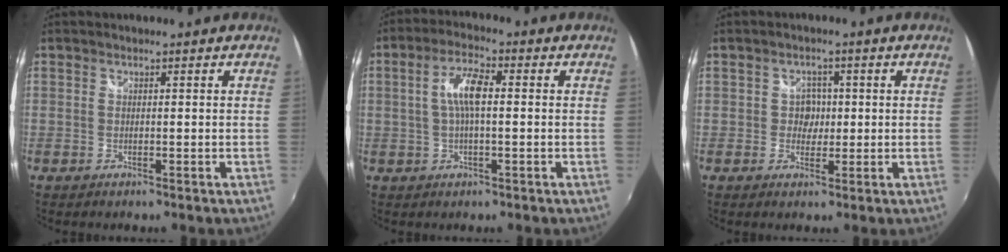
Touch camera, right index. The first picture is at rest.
{"total": 6.2, "force": [0.2, 1.7, 6.0], "torque": [-0.117, 0.011, 0.006]}
{"total": 2.8, "force": [-0.2, 2.7, 0.7], "torque": [-0.009, 0.008, -0.007]}